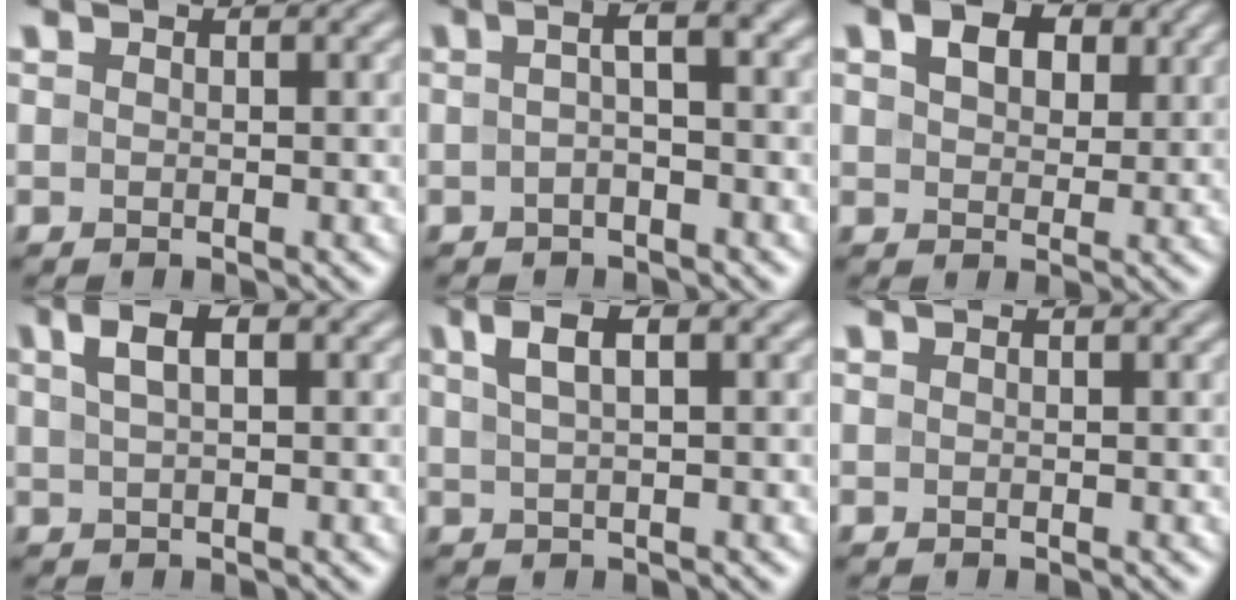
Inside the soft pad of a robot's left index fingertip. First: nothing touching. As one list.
[{"total": 3.1, "force": [0.0, 0.7, 3.0], "torque": [-0.049, 0.009, -0.004]}, {"total": 4.4, "force": [2.0, 2.9, 2.7], "torque": [-0.054, 0.004, 0.029]}, {"total": 3.4, "force": [1.5, 1.3, 2.7], "torque": [-0.046, 0.009, 0.019]}, {"total": 4.0, "force": [1.9, 1.4, 3.2], "torque": [-0.052, 0.011, 0.026]}, {"total": 0.0}]